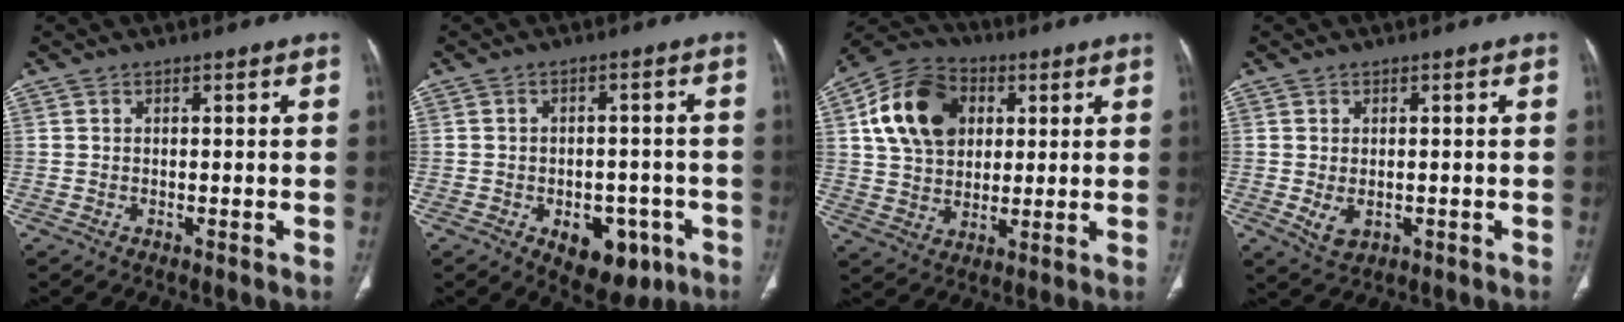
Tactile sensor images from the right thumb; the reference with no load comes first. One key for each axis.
{"total": 10.0, "fx": -4.4, "fy": 6.2, "fz": 6.6, "tx": -0.053, "ty": 0.020, "tz": -0.045}
{"total": 15.9, "fx": 4.5, "fy": 11.7, "fz": 9.8, "tx": -0.157, "ty": 0.006, "tz": 0.076}
{"total": 3.1, "fx": -0.6, "fy": 2.1, "fz": 2.3, "tx": -0.038, "ty": -0.005, "tz": 0.003}